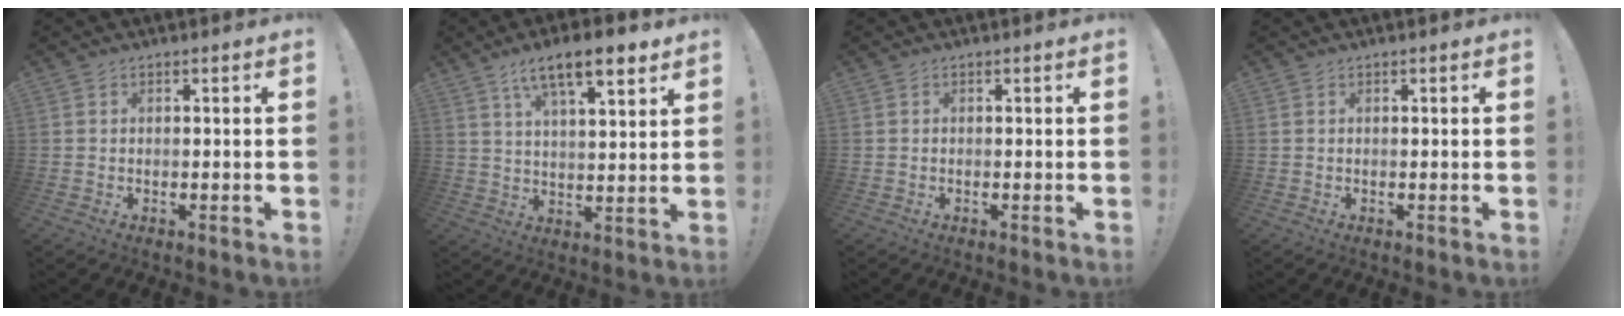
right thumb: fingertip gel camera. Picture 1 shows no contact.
{"total": 12.2, "force": [7.6, 3.4, 8.9], "torque": [-0.146, -0.029, 0.126]}
{"total": 0.0}
{"total": 0.0}